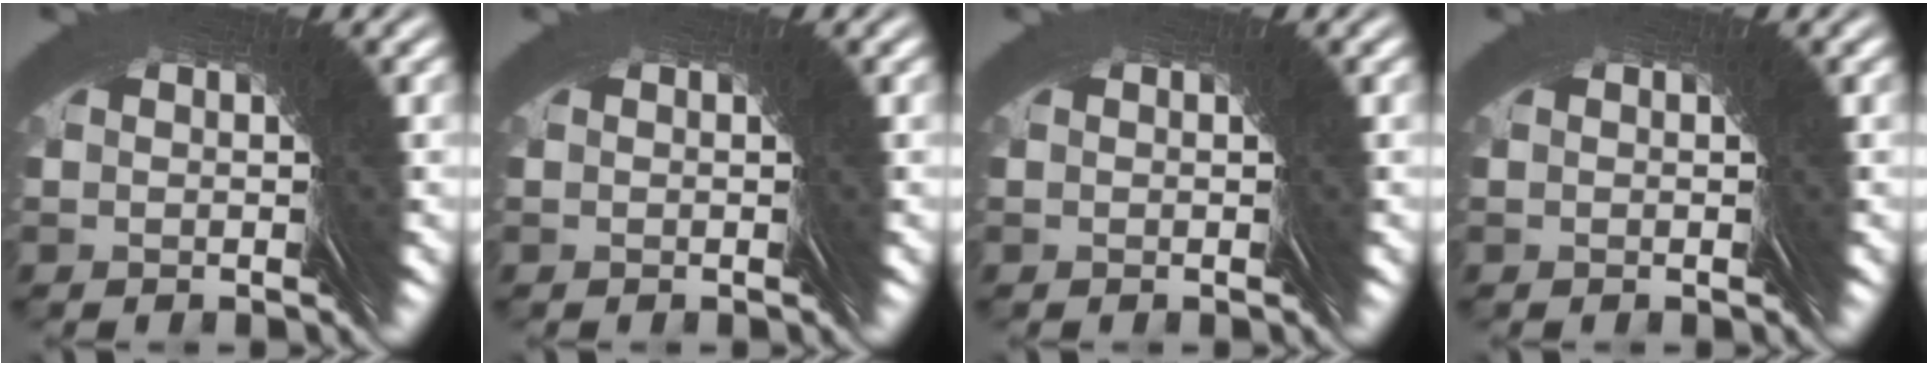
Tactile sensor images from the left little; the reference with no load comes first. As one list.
[{"total": 0.0}, {"total": 0.0}, {"total": 0.0}]